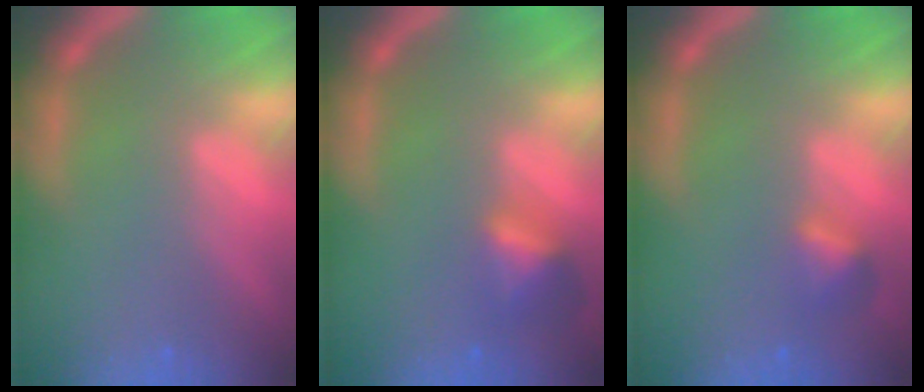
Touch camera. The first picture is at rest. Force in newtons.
{"total": 2.9}
{"total": 1.9}